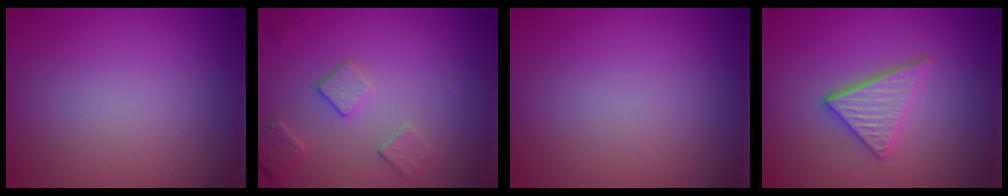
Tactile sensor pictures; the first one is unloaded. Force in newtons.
{"total": 2.6, "press": 2.5, "slide": 0.8}
{"total": 0.0}
{"total": 3.8, "press": 3.1, "slide": 2.3}